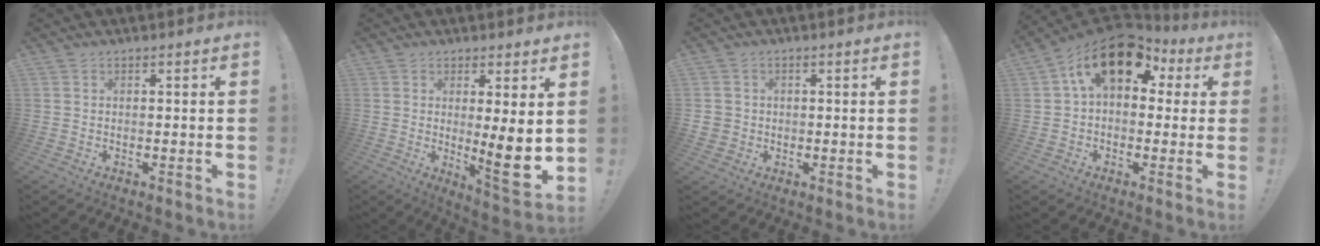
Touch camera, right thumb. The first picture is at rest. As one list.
[{"total": 11.1, "force": [0.0, 1.3, 11.1], "torque": [-0.132, -0.033, 0.001]}, {"total": 3.0, "force": [0.2, 2.9, 0.9], "torque": [-0.012, 0.002, 0.006]}, {"total": 16.1, "force": [6.5, 9.8, 11.1], "torque": [-0.167, -0.020, 0.117]}]